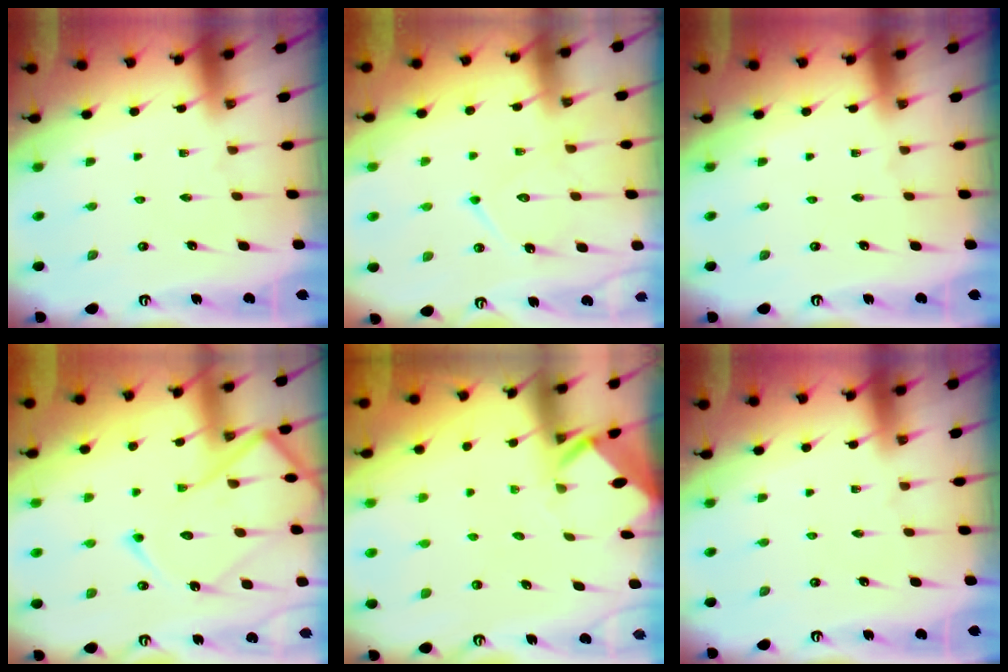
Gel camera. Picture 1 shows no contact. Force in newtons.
{"total": 12.4, "press": 12.3, "slide": 0.9}
{"total": 0.0}
{"total": 16.2, "press": 16.1, "slide": 1.5}
{"total": 3.3, "press": 3.3, "slide": 0.2}
{"total": 0.0}